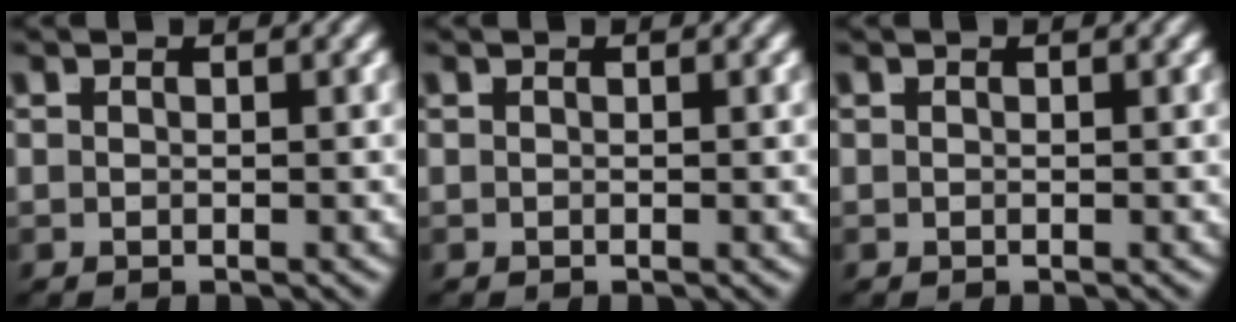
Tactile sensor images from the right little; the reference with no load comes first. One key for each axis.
{"total": 0.0}
{"total": 0.0}